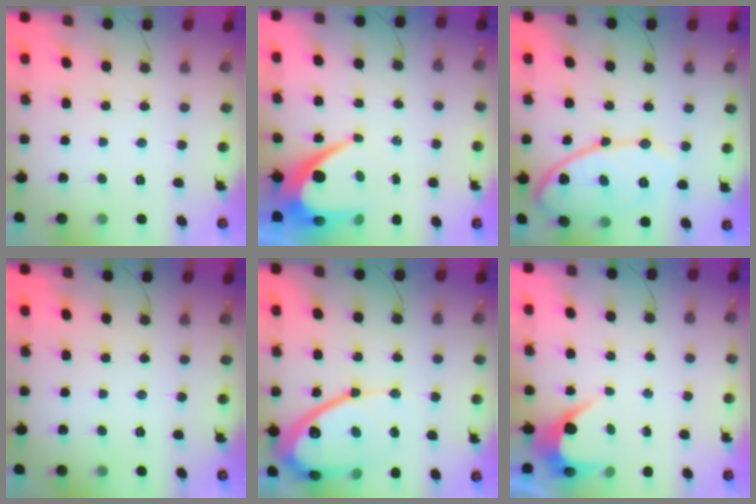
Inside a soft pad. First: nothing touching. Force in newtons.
{"total": 9.6, "press": 9.6, "slide": 0.7}
{"total": 13.1, "press": 13.0, "slide": 0.8}
{"total": 0.0}
{"total": 16.0, "press": 16.0, "slide": 1.4}
{"total": 4.3, "press": 4.3, "slide": 0.2}